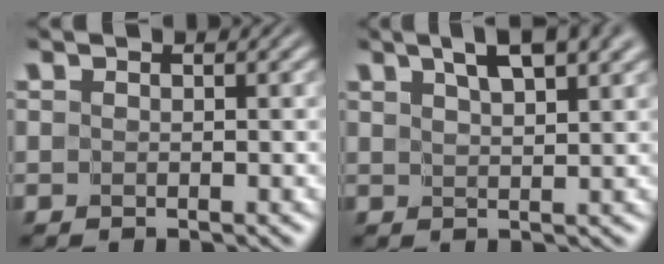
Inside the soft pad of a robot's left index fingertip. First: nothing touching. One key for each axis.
{"total": 6.4, "fx": 4.3, "fy": 1.8, "fz": 4.3, "tx": -0.053, "ty": 0.021, "tz": 0.051}